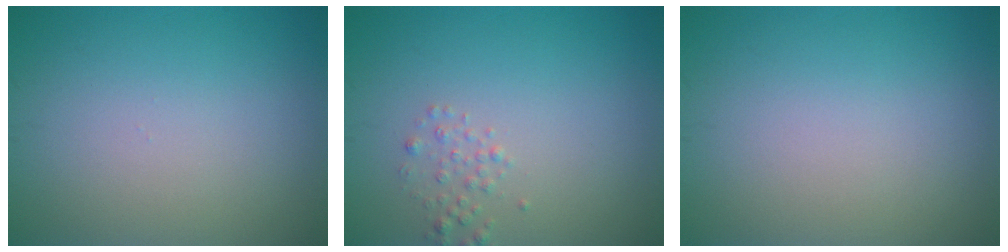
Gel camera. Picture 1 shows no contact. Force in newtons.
{"total": 1.2, "press": 1.2, "slide": 0.1}
{"total": 0.0}